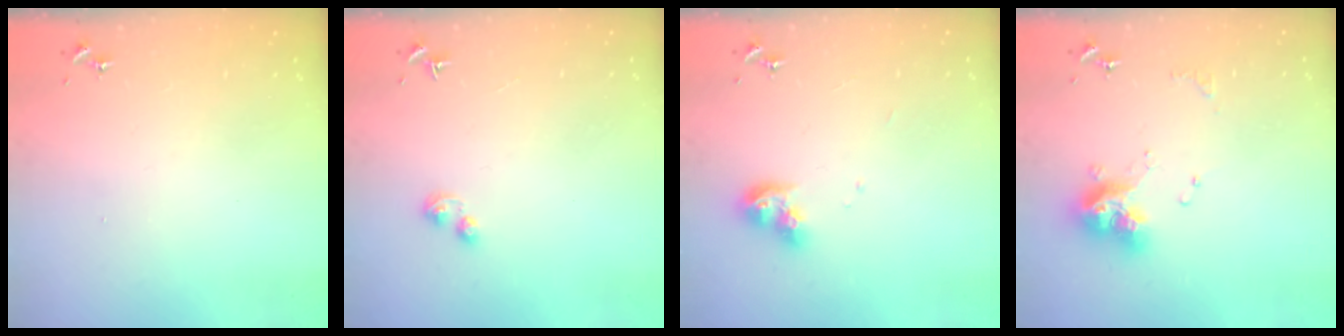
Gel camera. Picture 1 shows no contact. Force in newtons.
{"total": 3.2, "press": 3.2, "slide": 0.5}
{"total": 10.2, "press": 10.1, "slide": 0.9}
{"total": 13.4, "press": 13.3, "slide": 1.4}